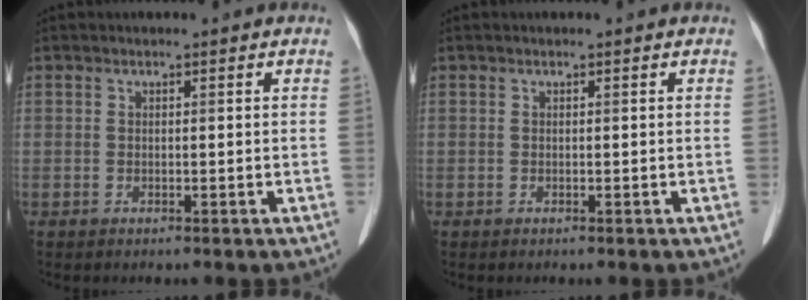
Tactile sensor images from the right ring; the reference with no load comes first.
{"total": 0.0}